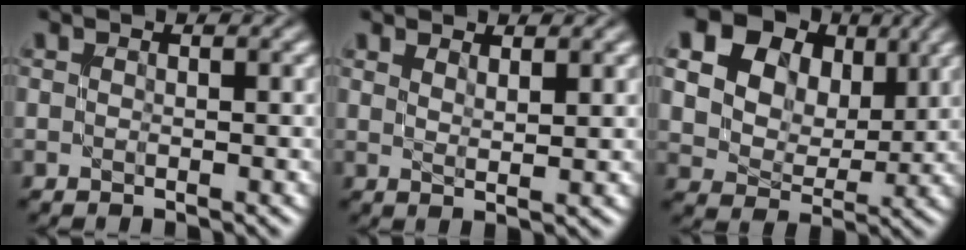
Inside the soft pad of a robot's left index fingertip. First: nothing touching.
{"total": 2.1, "force": [1.6, 0.5, 1.2], "torque": [-0.014, -0.003, 0.026]}
{"total": 21.1, "force": [9.9, 15.8, 9.8], "torque": [-0.231, 0.037, 0.169]}